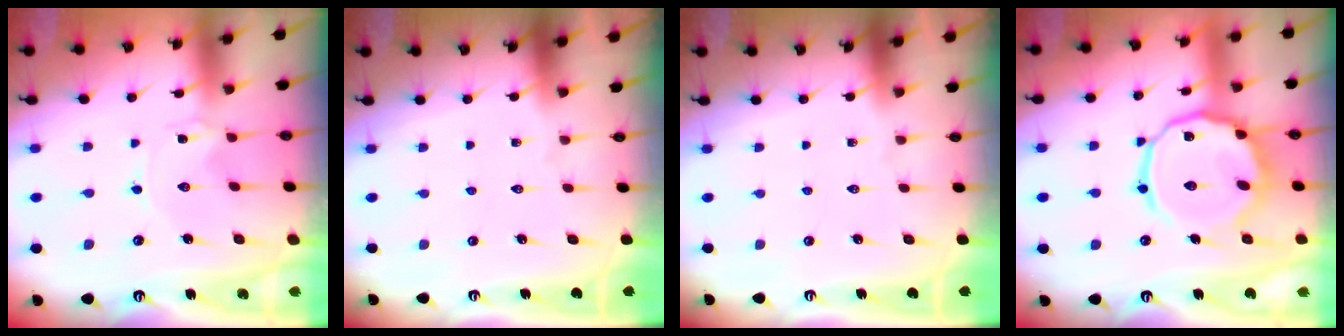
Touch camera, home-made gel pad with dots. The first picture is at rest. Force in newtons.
{"total": 0.0}
{"total": 0.0}
{"total": 15.9, "press": 15.9, "slide": 1.3}